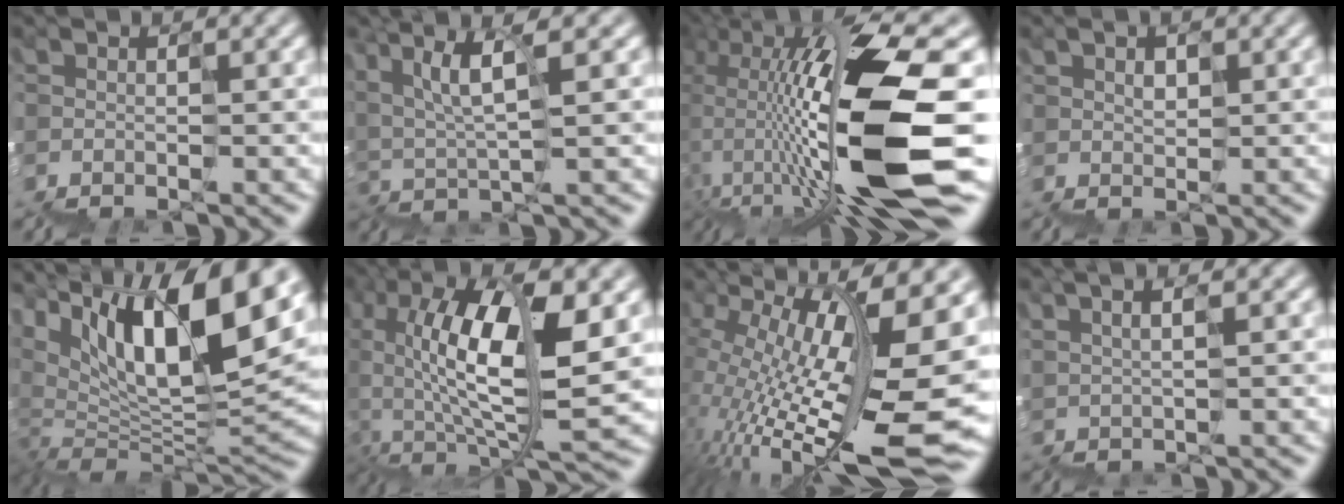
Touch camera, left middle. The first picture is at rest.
{"total": 3.9, "force": [2.2, 0.5, 3.1], "torque": [-0.048, 0.007, 0.043]}
{"total": 14.0, "force": [-0.4, 3.6, 13.5], "torque": [-0.244, 0.028, 0.010]}
{"total": 1.6, "force": [1.4, 0.8, 0.2], "torque": [0.004, 0.011, 0.029]}
{"total": 13.5, "force": [7.8, 5.2, 9.7], "torque": [-0.164, 0.022, 0.149]}
{"total": 12.5, "force": [4.7, 4.8, 10.5], "torque": [-0.206, 0.023, 0.093]}
{"total": 14.7, "force": [1.3, 4.2, 14.0], "torque": [-0.252, -0.001, 0.043]}
{"total": 2.2, "force": [1.9, 0.3, 1.1], "torque": [0.013, 0.011, 0.041]}